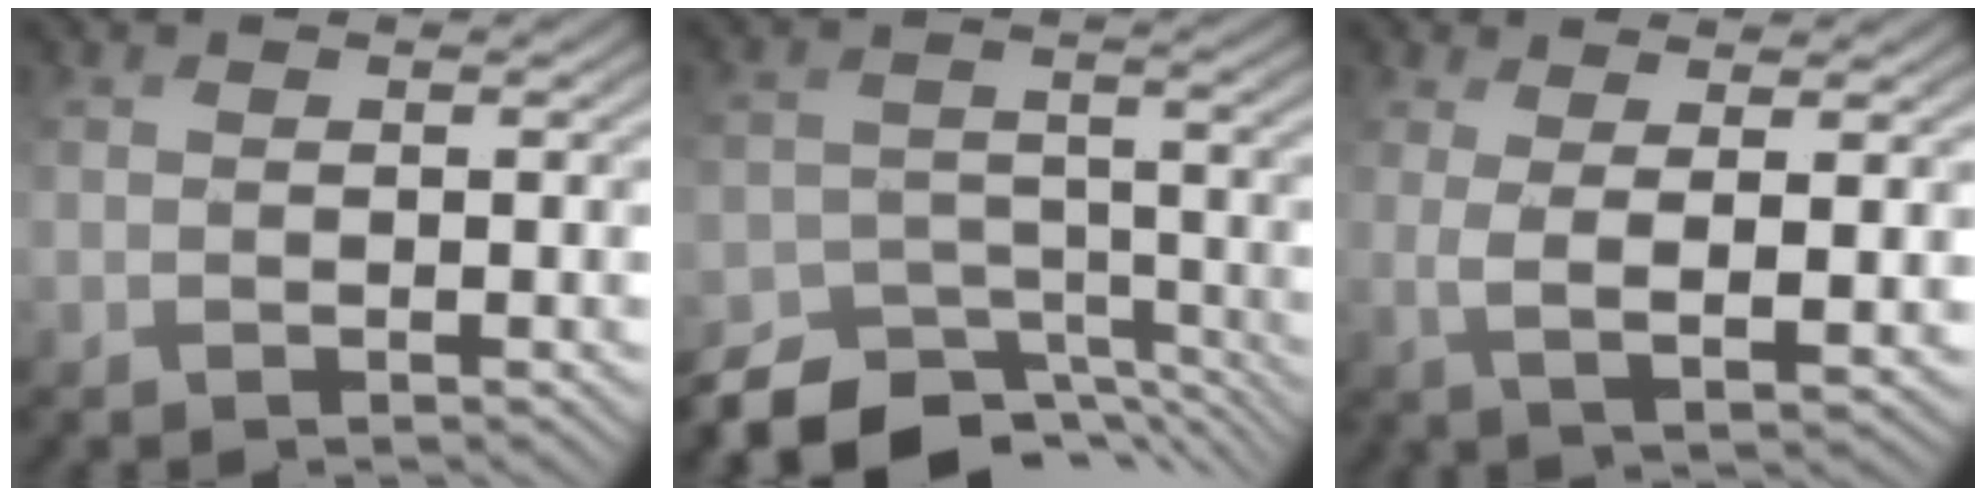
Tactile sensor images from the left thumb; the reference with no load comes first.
{"total": 11.0, "force": [-9.7, 4.3, 2.8], "torque": [-0.060, -0.011, -0.142]}
{"total": 4.0, "force": [1.5, 0.7, 3.7], "torque": [-0.073, 0.004, 0.034]}